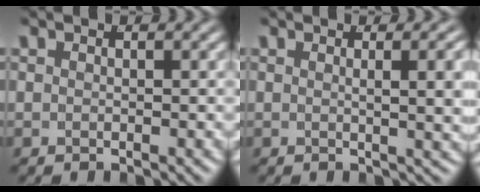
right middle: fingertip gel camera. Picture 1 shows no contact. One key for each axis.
{"total": 3.0, "fx": 0.9, "fy": -0.1, "fz": 2.9, "tx": -0.026, "ty": 0.003, "tz": 0.013}